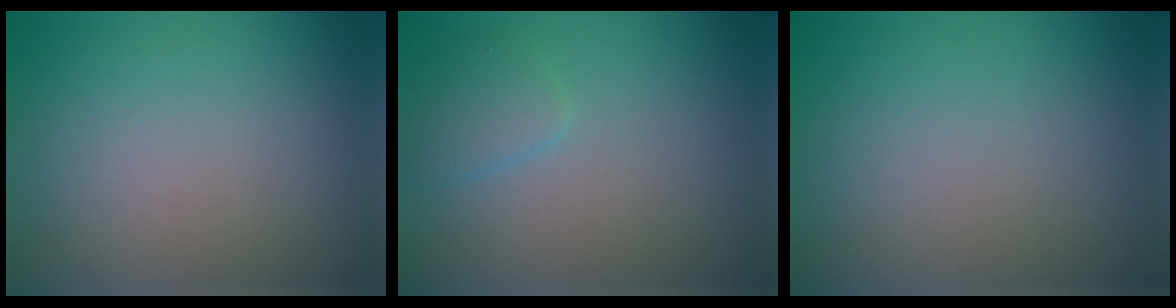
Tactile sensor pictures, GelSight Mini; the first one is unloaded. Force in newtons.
{"total": 1.7, "press": 1.7, "slide": 0.0}
{"total": 0.0}